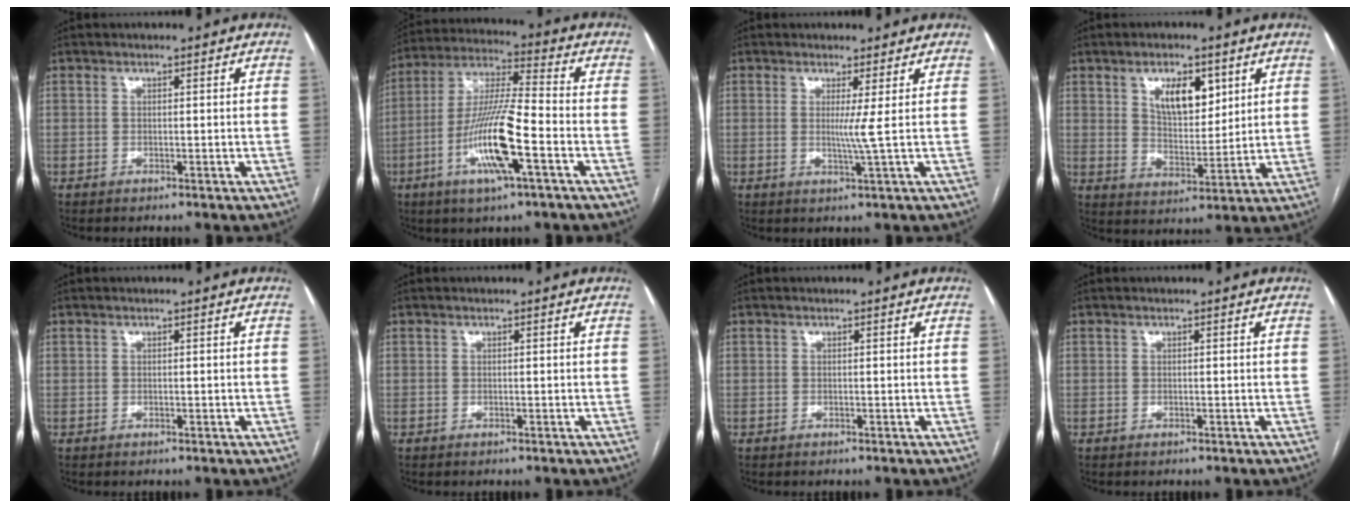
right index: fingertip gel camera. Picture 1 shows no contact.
{"total": 13.9, "force": [-4.8, 1.1, 13.0], "torque": [-0.260, -0.006, -0.092]}
{"total": 2.5, "force": [0.4, -1.1, 2.2], "torque": [-0.041, -0.009, 0.009]}
{"total": 8.1, "force": [3.8, 3.9, 6.1], "torque": [-0.100, 0.001, 0.070]}
{"total": 0.0}
{"total": 0.0}
{"total": 0.0}
{"total": 0.0}